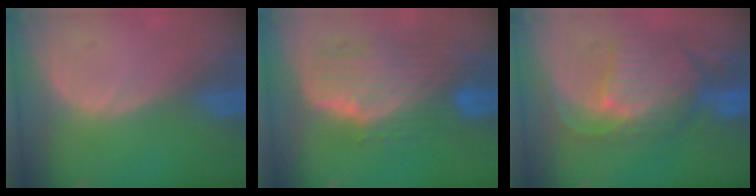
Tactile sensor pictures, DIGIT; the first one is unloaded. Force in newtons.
{"total": 10.0, "press": 8.8, "slide": 4.6}
{"total": 10.5, "press": 9.3, "slide": 4.8}